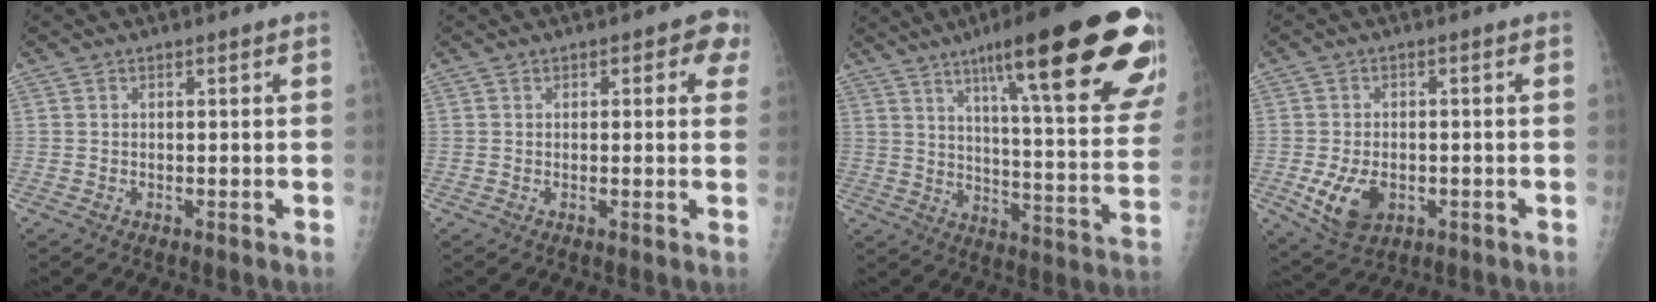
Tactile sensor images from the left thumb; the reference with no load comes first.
{"total": 4.7, "force": [1.8, 2.4, 3.6], "torque": [-0.010, 0.000, 0.010]}
{"total": 30.2, "force": [17.3, 4.8, 24.2], "torque": [-0.280, -0.043, 0.247]}
{"total": 8.0, "force": [-2.3, 5.3, 5.6], "torque": [-0.093, 0.001, -0.027]}